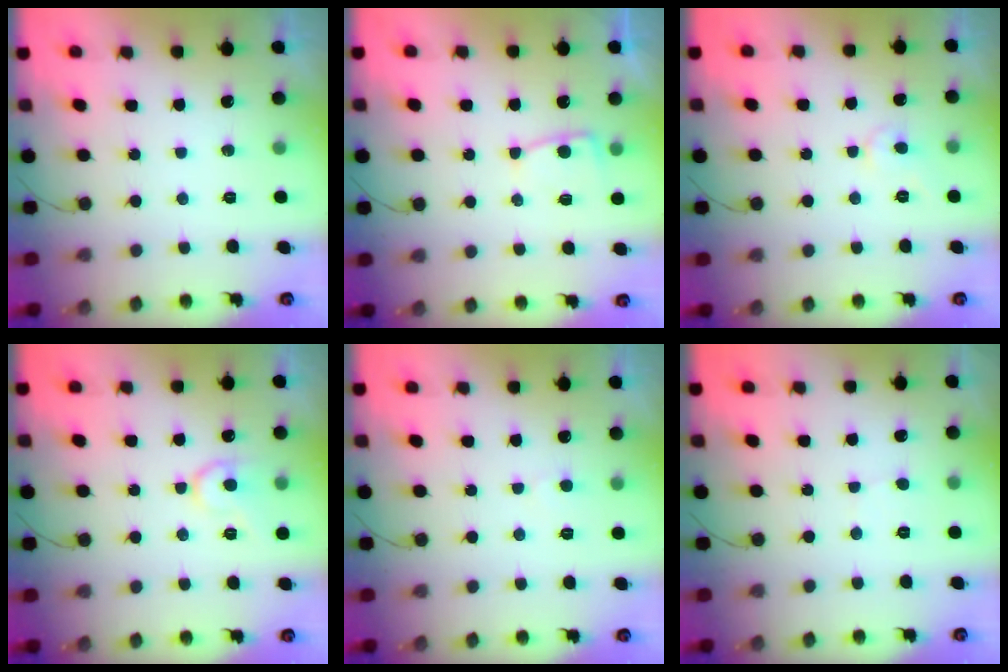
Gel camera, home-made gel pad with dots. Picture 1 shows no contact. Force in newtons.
{"total": 6.7, "press": 6.7, "slide": 0.6}
{"total": 4.4, "press": 4.4, "slide": 0.2}
{"total": 10.1, "press": 10.1, "slide": 0.9}
{"total": 2.8, "press": 2.8, "slide": 0.2}
{"total": 0.7, "press": 0.7, "slide": 0.0}